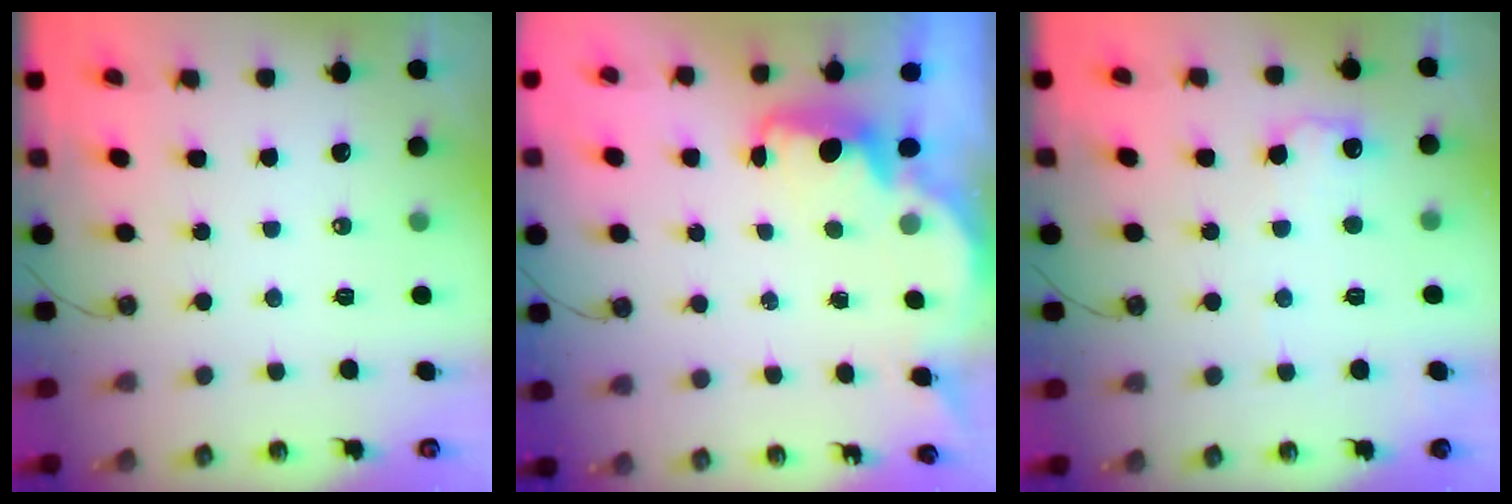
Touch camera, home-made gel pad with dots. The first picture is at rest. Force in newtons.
{"total": 2.2, "press": 2.1, "slide": 0.6}
{"total": 8.2, "press": 8.2, "slide": 0.5}